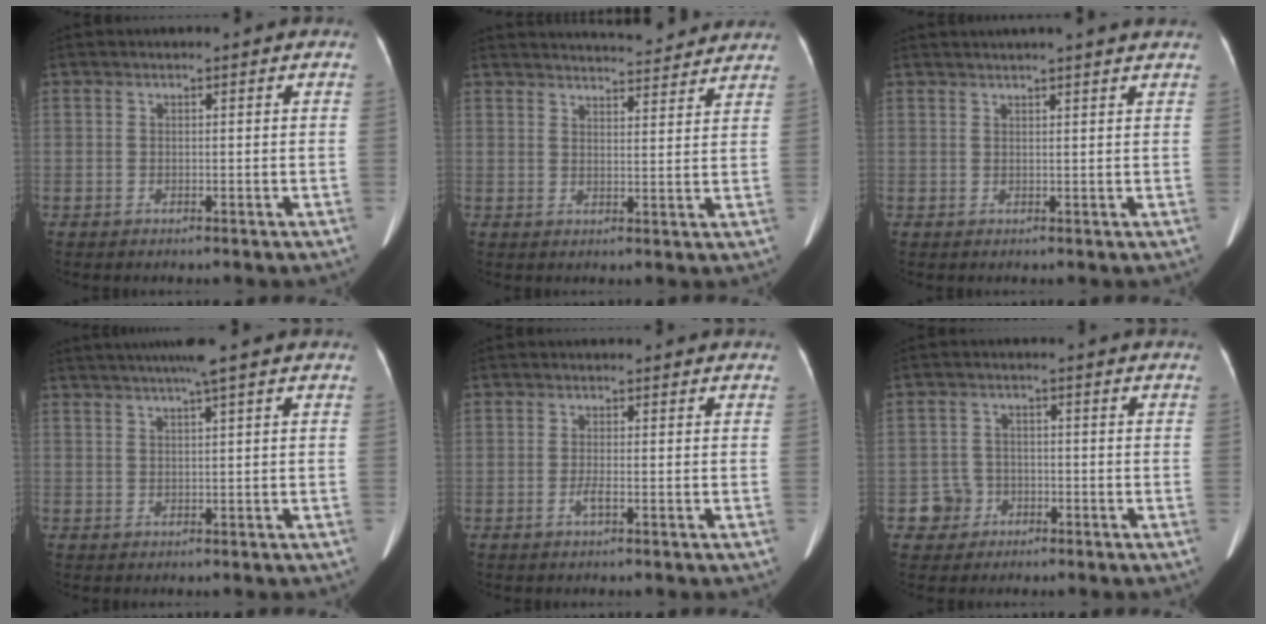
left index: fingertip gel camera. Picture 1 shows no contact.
{"total": 12.8, "force": [12.2, 1.6, 3.2], "torque": [-0.037, 0.010, 0.147]}
{"total": 7.2, "force": [6.5, 0.0, 3.0], "torque": [-0.038, 0.029, 0.071]}
{"total": 4.7, "force": [3.2, -0.9, 3.3], "torque": [-0.056, 0.018, 0.055]}
{"total": 1.3, "force": [-0.6, 0.0, 1.1], "torque": [-0.025, -0.001, -0.011]}
{"total": 4.0, "force": [-1.8, 3.5, -0.1], "torque": [0.006, 0.014, -0.029]}